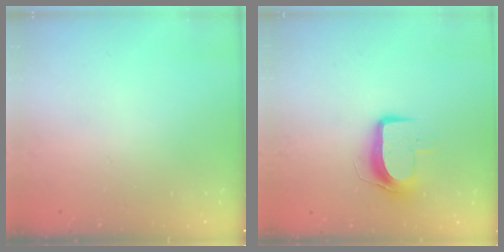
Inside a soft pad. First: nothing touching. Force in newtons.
{"total": 9.2, "press": 9.2, "slide": 0.7}